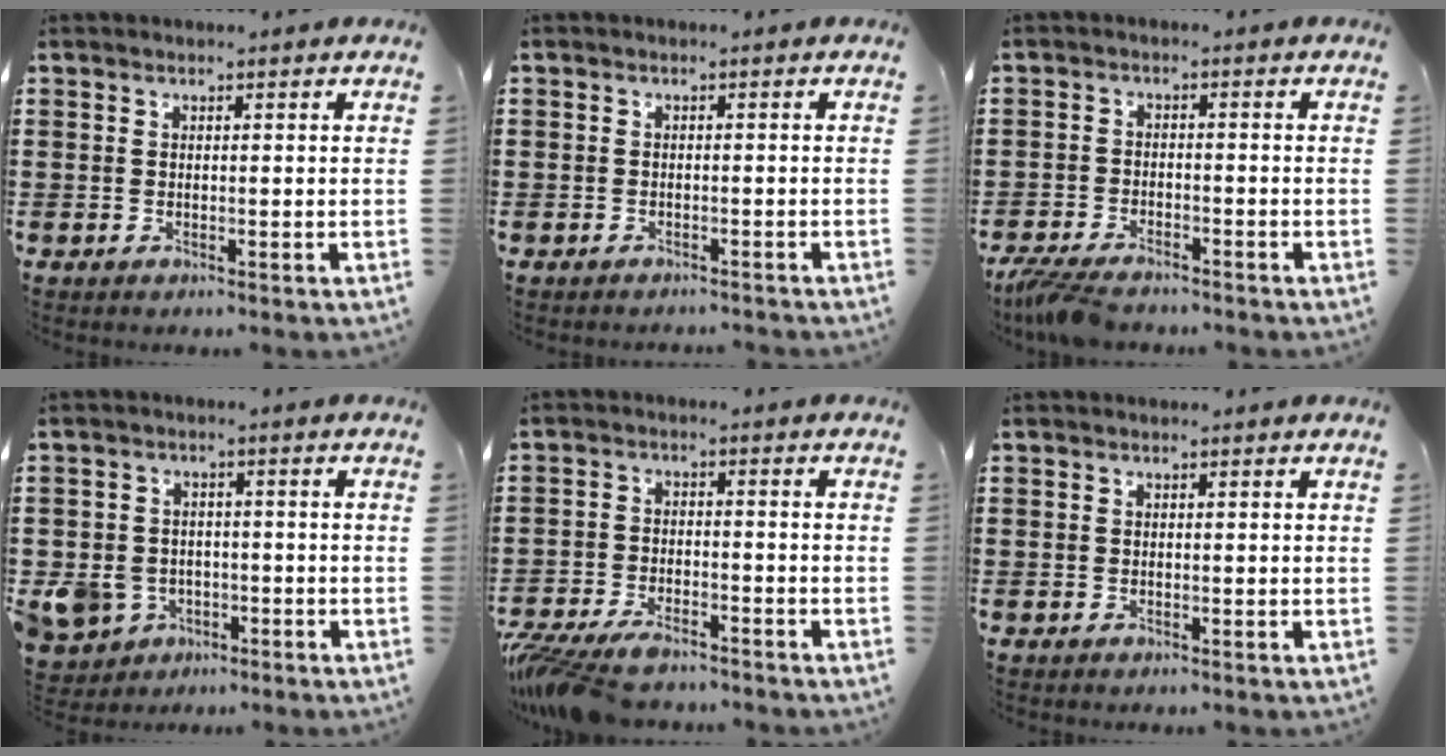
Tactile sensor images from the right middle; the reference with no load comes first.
{"total": 1.3, "force": [-1.2, 0.4, -0.2], "torque": [0.000, 0.004, -0.027]}
{"total": 4.1, "force": [-3.7, 0.7, 1.5], "torque": [-0.047, -0.007, -0.078]}
{"total": 5.4, "force": [-2.1, 4.7, 1.7], "torque": [-0.059, 0.005, -0.042]}
{"total": 5.7, "force": [-5.0, 1.5, 2.3], "torque": [-0.062, -0.002, -0.100]}
{"total": 0.0}